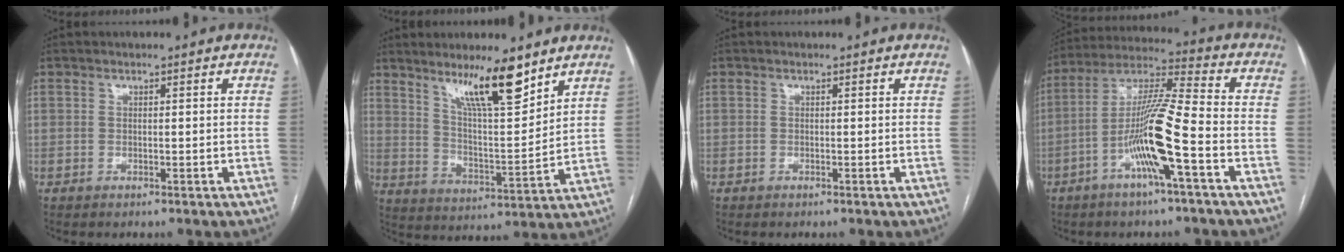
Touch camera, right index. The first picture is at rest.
{"total": 11.3, "force": [8.0, 1.3, 7.9], "torque": [-0.136, -0.009, 0.145]}
{"total": 0.0}
{"total": 13.1, "force": [-4.7, 0.0, 12.2], "torque": [-0.237, 0.008, -0.092]}